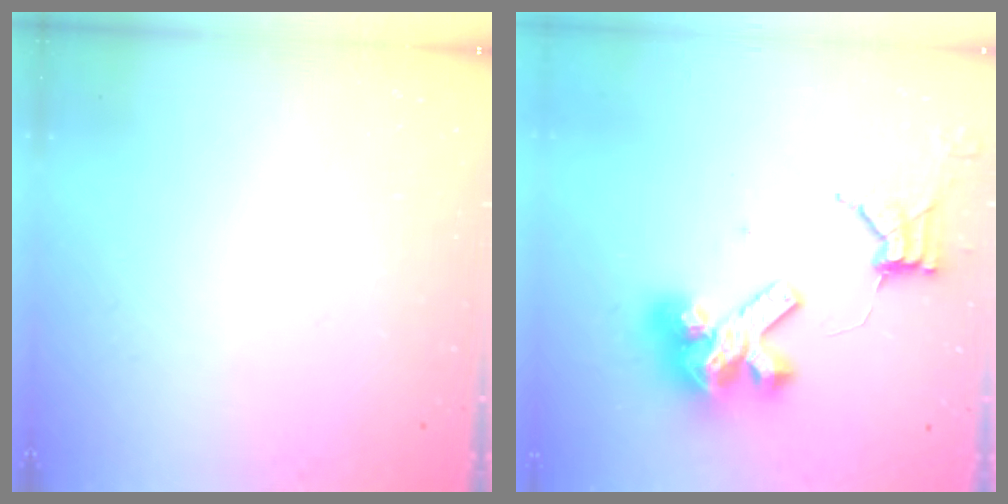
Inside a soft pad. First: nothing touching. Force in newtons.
{"total": 13.7, "press": 13.6, "slide": 1.8}